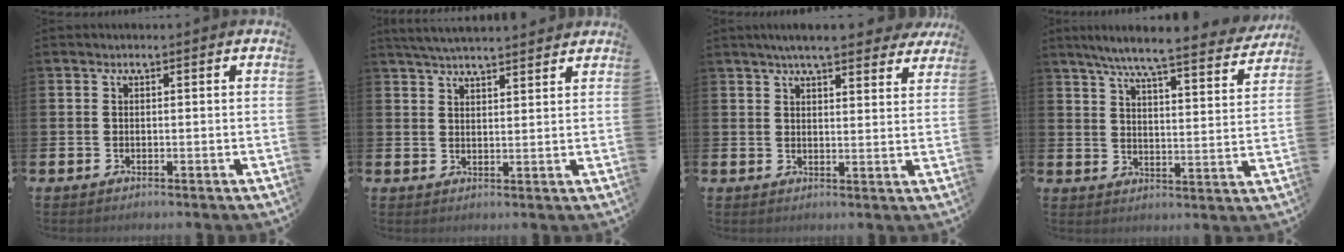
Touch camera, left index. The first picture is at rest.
{"total": 4.3, "force": [4.2, 0.2, 0.8], "torque": [-0.019, -0.017, 0.076]}
{"total": 6.2, "force": [5.6, 0.9, 2.5], "torque": [-0.053, -0.019, 0.099]}
{"total": 7.2, "force": [6.5, 0.1, 3.2], "torque": [-0.079, -0.043, 0.108]}